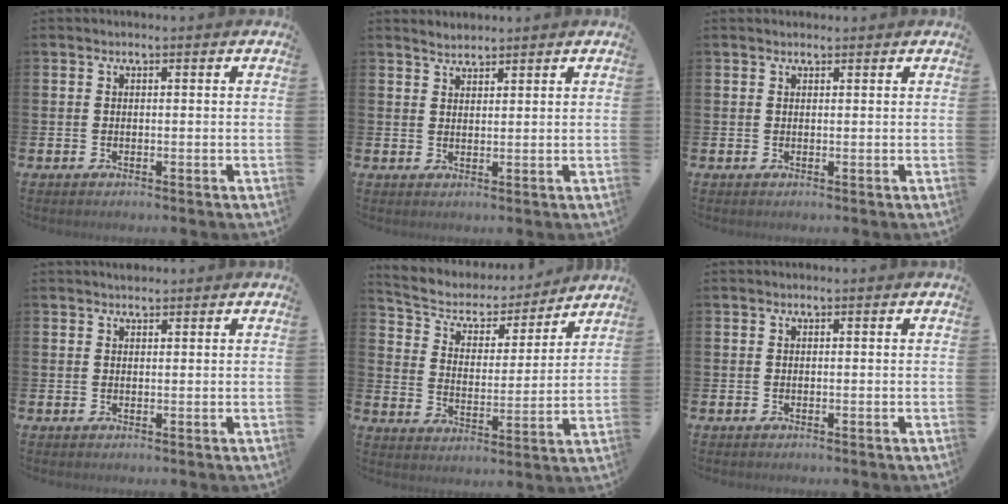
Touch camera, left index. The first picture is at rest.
{"total": 2.3, "force": [2.3, 0.4, 0.1], "torque": [-0.004, -0.004, 0.043]}
{"total": 0.7, "force": [0.7, 0.2, 0.0], "torque": [0.010, -0.003, 0.011]}
{"total": 1.5, "force": [1.4, 0.4, -0.1], "torque": [0.011, -0.002, 0.025]}
{"total": 5.2, "force": [4.6, 2.3, 1.0], "torque": [-0.052, -0.037, 0.073]}
{"total": 0.0}